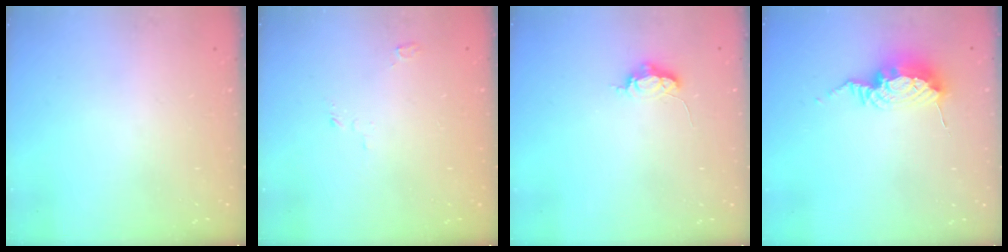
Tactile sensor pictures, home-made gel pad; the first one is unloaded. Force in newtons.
{"total": 2.7, "press": 2.7, "slide": 0.3}
{"total": 5.3, "press": 5.3, "slide": 0.5}
{"total": 10.0, "press": 10.0, "slide": 1.1}